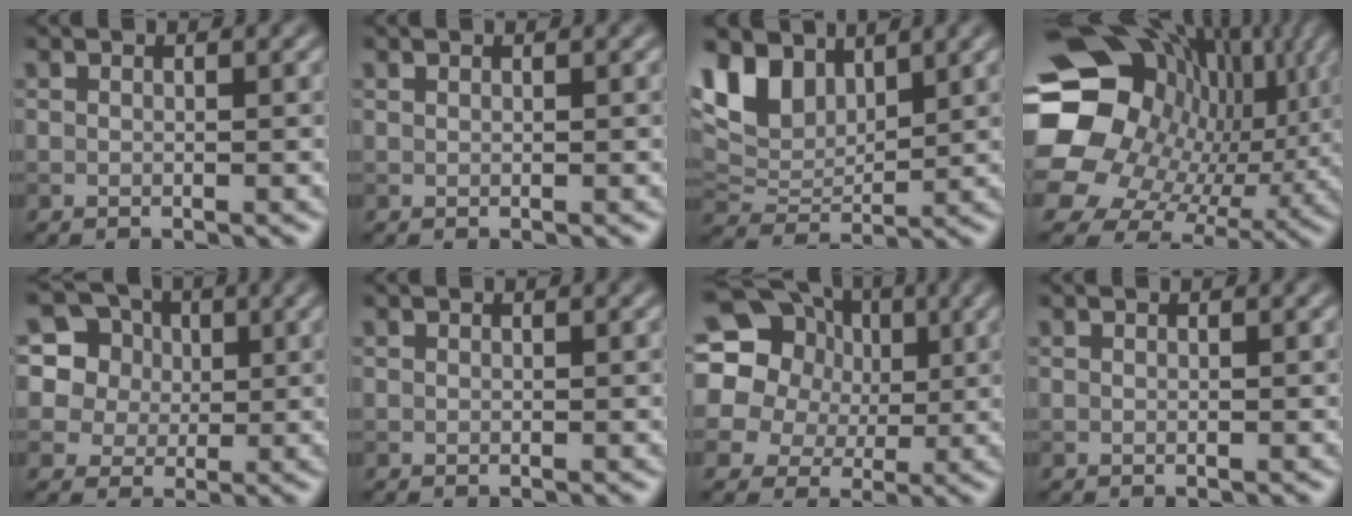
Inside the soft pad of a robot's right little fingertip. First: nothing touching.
{"total": 0.0}
{"total": 6.5, "force": [3.7, 3.9, 3.7], "torque": [-0.083, 0.002, 0.069]}
{"total": 17.9, "force": [3.2, 14.6, 9.9], "torque": [-0.188, -0.012, 0.080]}
{"total": 11.2, "force": [5.0, 9.2, 4.1], "torque": [-0.125, 0.038, 0.083]}
{"total": 0.0}
{"total": 20.1, "force": [6.7, 17.1, 7.9], "torque": [-0.203, 0.041, 0.092]}
{"total": 0.0}